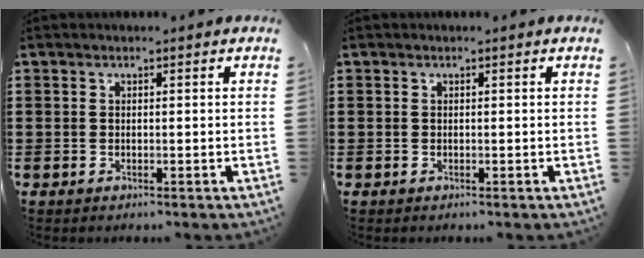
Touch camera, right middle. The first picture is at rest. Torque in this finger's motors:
{"motor_torque": [-0.73, 0.28, -0.06, -0.02]}